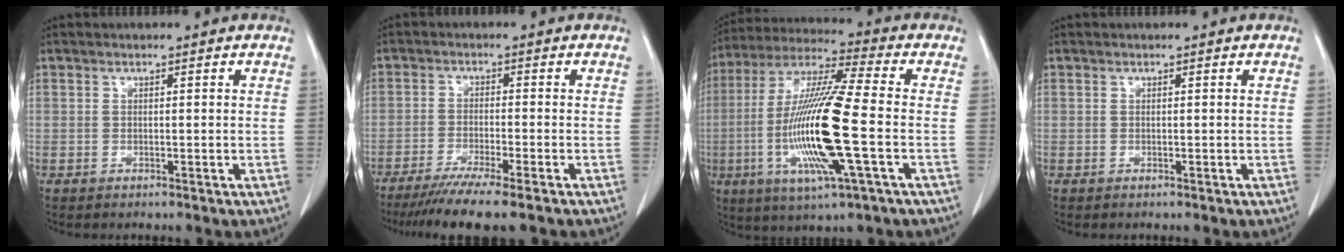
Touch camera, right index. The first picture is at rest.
{"total": 9.1, "force": [-7.2, -0.4, 5.6], "torque": [-0.079, -0.024, -0.116]}
{"total": 18.5, "force": [-3.6, 1.0, 18.1], "torque": [-0.375, -0.014, -0.072]}
{"total": 0.0}